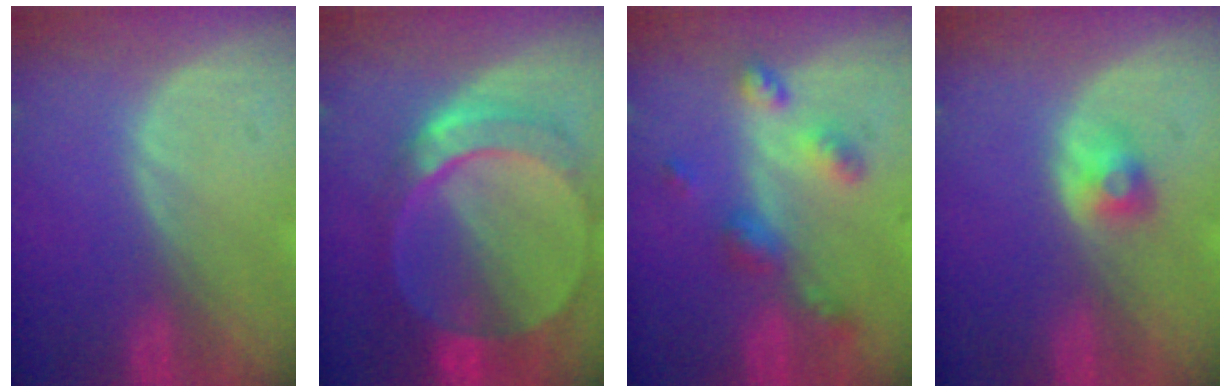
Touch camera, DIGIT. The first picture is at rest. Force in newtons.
{"total": 9.8, "press": 8.4, "slide": 4.9}
{"total": 6.1, "press": 5.4, "slide": 2.9}
{"total": 2.7, "press": 2.4, "slide": 1.1}